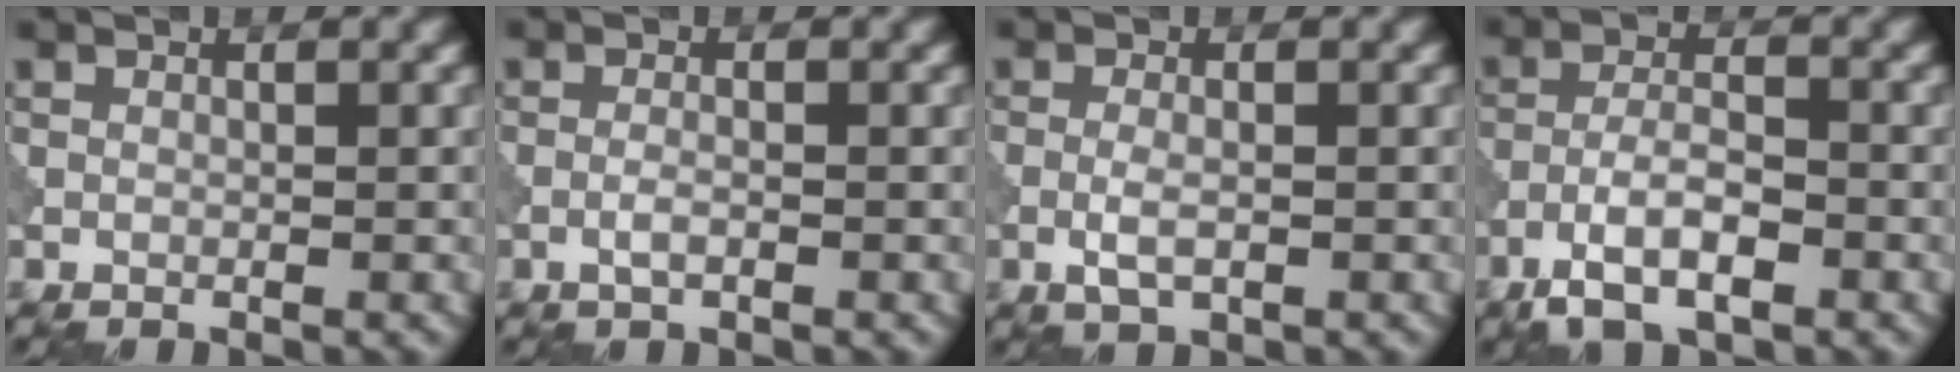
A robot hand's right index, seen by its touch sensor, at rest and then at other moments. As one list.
[{"total": 1.2, "force": [-0.5, 0.3, 1.0], "torque": [-0.023, 0.000, -0.014]}, {"total": 2.1, "force": [-0.6, 0.8, 1.8], "torque": [-0.040, -0.002, -0.015]}, {"total": 5.2, "force": [-3.0, 1.9, 3.8], "torque": [-0.073, 0.002, -0.061]}]